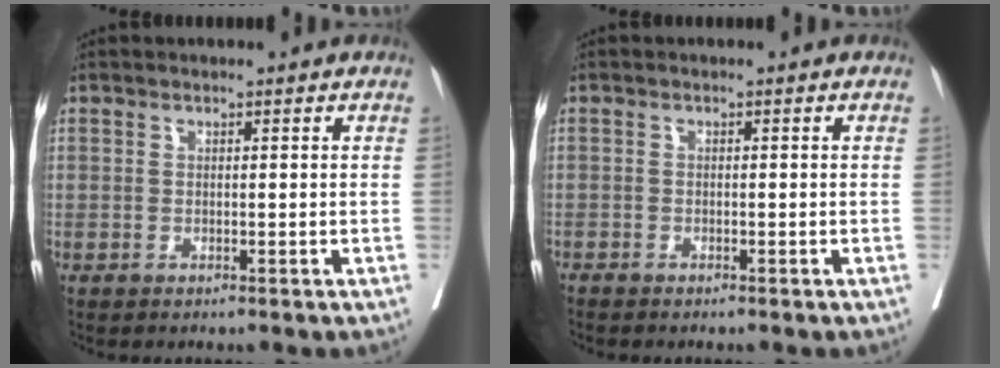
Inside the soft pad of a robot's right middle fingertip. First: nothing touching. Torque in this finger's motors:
{"motor_torque": [0.13, -0.63, 0.70, 0.16]}